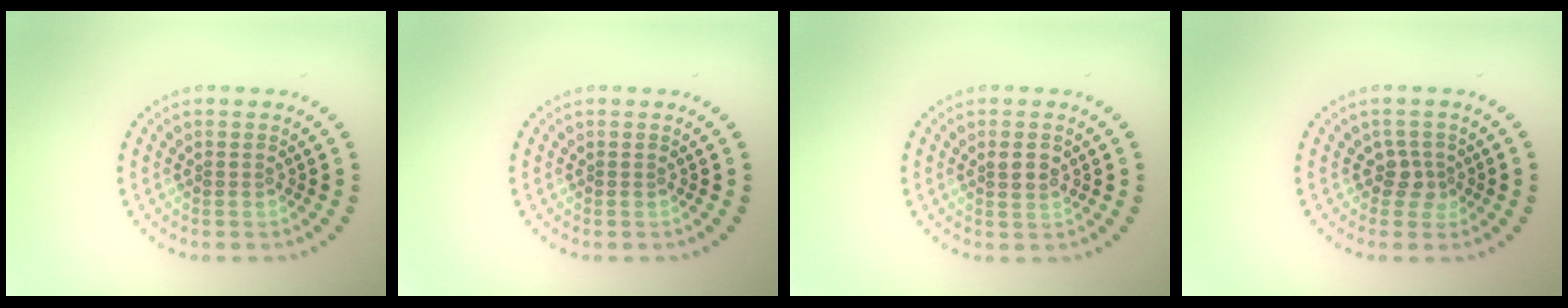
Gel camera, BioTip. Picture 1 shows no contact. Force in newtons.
{"total": 0.0}
{"total": 1.4, "press": 1.4, "slide": 0.2}
{"total": 1.8, "press": 1.3, "slide": 1.2}